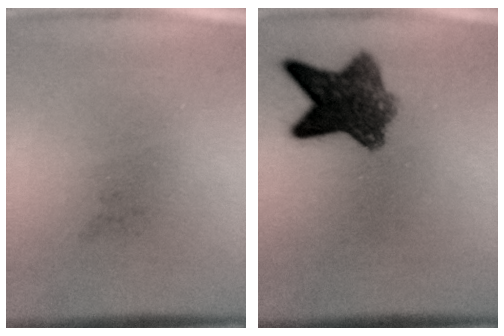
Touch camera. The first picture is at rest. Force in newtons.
{"total": 8.5}